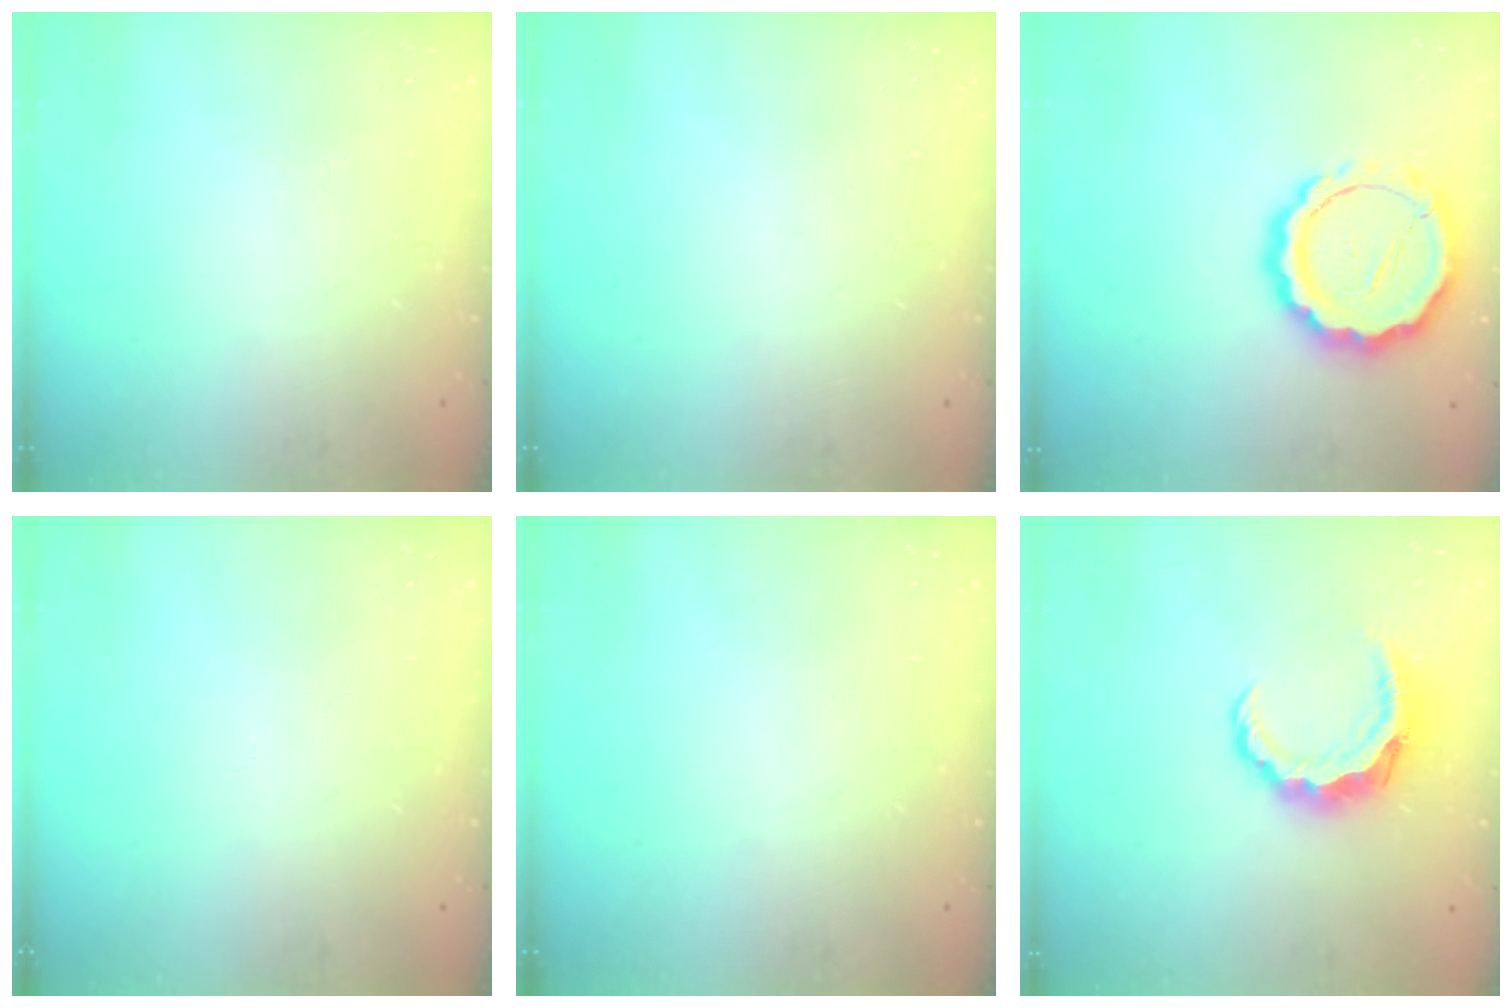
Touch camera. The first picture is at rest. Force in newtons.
{"total": 0.0}
{"total": 15.4, "press": 15.2, "slide": 2.3}
{"total": 0.0}
{"total": 0.0}
{"total": 8.2, "press": 8.1, "slide": 1.2}